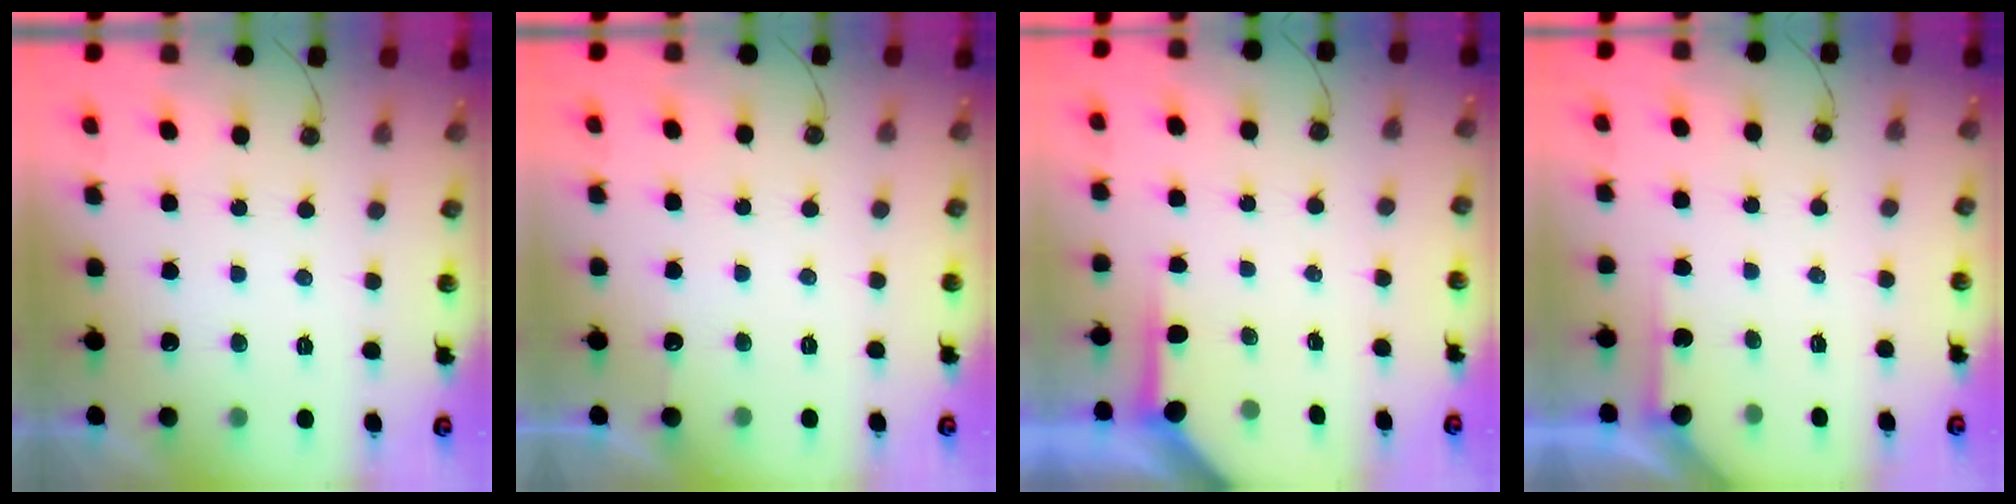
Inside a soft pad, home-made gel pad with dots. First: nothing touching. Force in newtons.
{"total": 2.8, "press": 2.8, "slide": 0.4}
{"total": 3.6, "press": 3.6, "slide": 0.5}
{"total": 3.2, "press": 3.2, "slide": 0.3}